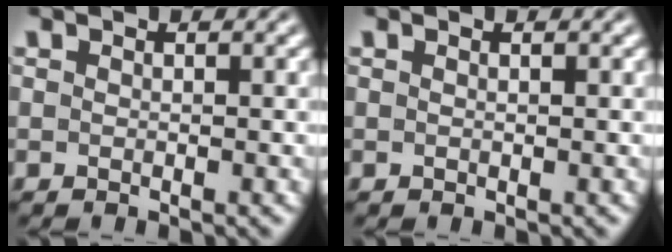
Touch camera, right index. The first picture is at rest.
{"total": 0.0}